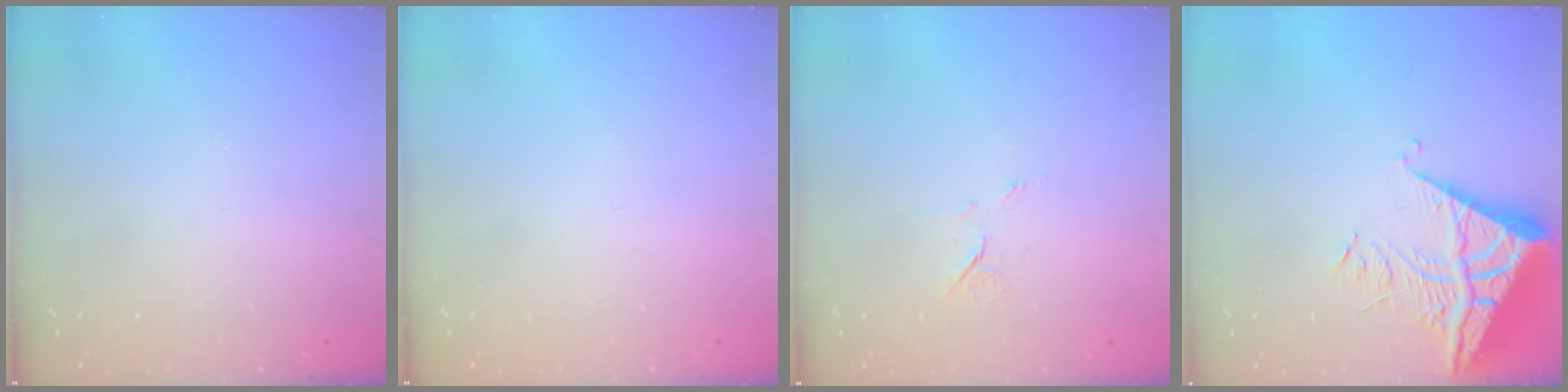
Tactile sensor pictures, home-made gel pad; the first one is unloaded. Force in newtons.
{"total": 0.0}
{"total": 6.0, "press": 6.0, "slide": 0.8}
{"total": 8.8, "press": 8.7, "slide": 0.8}